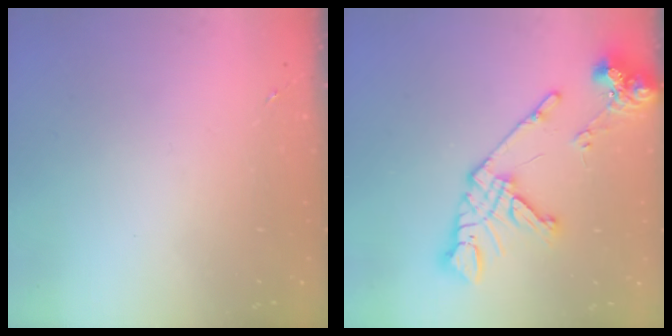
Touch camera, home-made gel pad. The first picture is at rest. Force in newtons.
{"total": 17.0, "press": 16.9, "slide": 2.2}